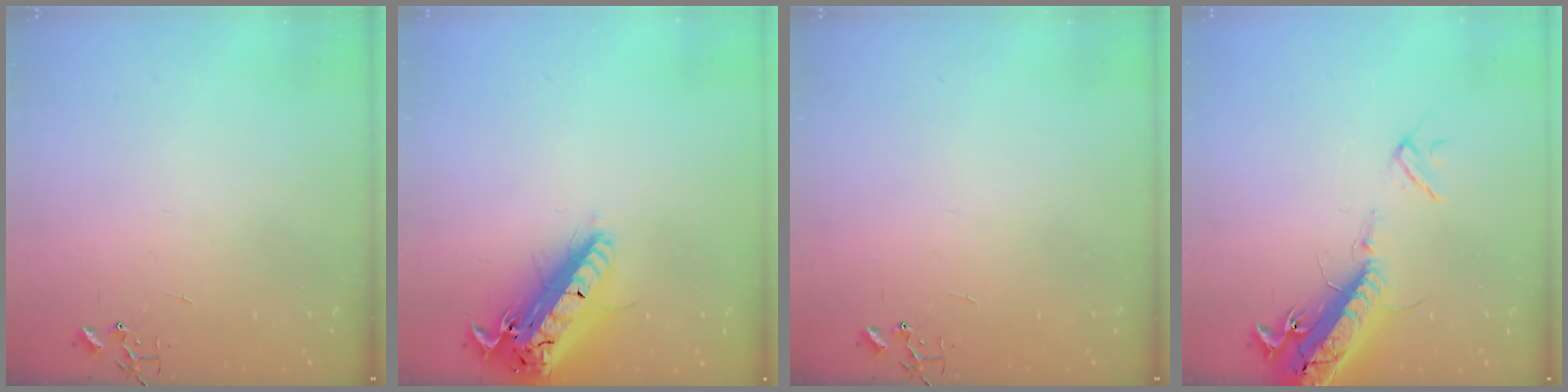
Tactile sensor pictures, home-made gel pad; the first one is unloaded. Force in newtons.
{"total": 22.5, "press": 21.9, "slide": 5.2}
{"total": 0.0}
{"total": 17.7, "press": 17.2, "slide": 4.3}